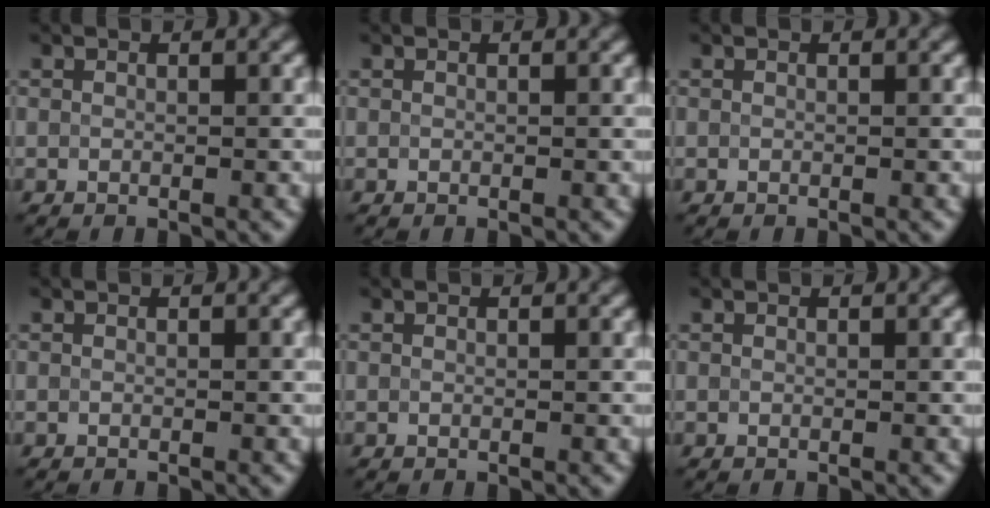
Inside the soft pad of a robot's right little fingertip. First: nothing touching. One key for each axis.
{"total": 0.0}
{"total": 0.0}
{"total": 0.0}
{"total": 0.0}
{"total": 0.0}